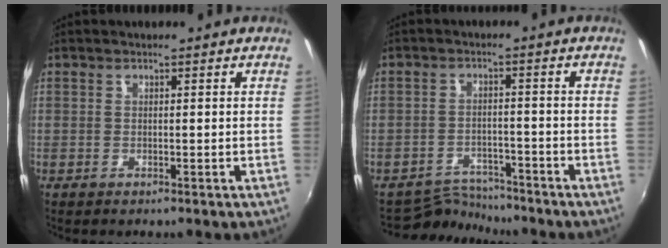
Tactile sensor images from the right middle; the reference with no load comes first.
{"total": 5.3, "force": [-5.2, 0.9, -0.8], "torque": [-0.002, 0.010, -0.089]}